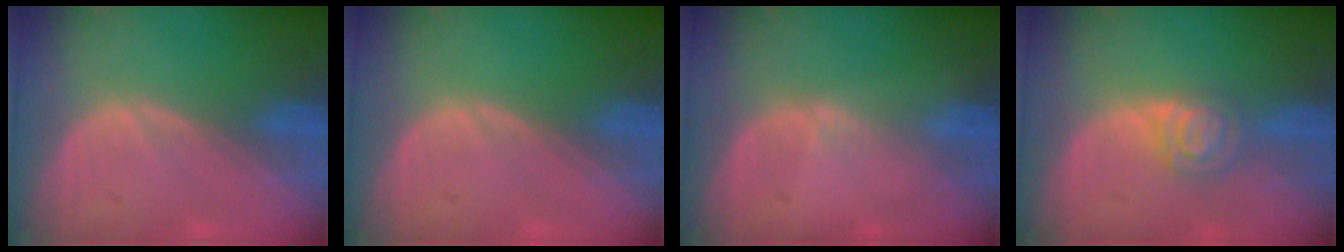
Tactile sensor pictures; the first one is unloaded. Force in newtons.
{"total": 0.0}
{"total": 0.6, "press": 0.6, "slide": 0.2}
{"total": 4.7, "press": 4.2, "slide": 2.1}